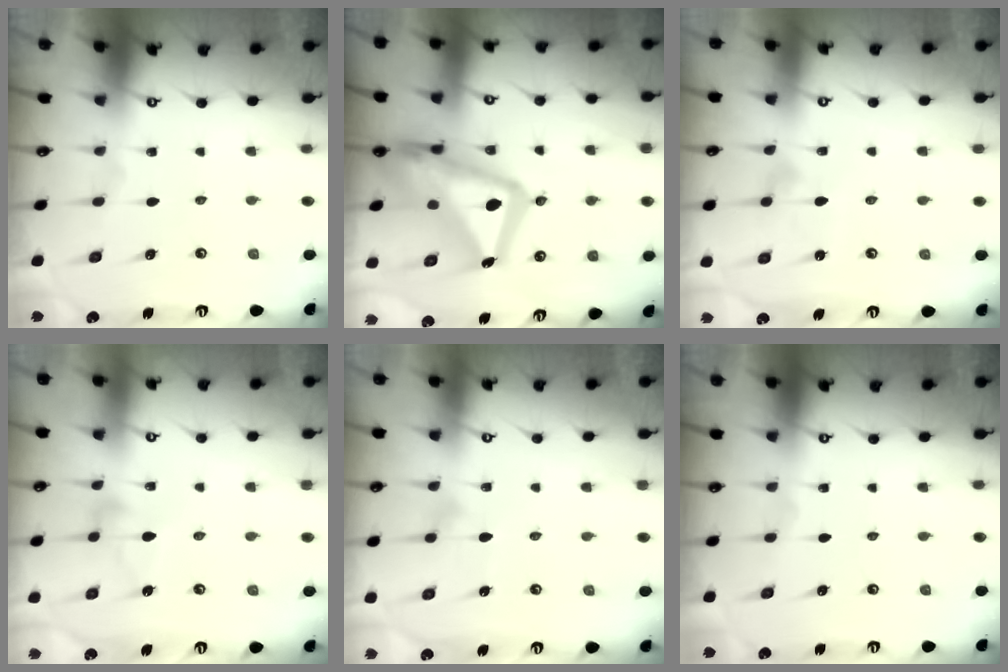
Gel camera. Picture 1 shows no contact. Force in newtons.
{"total": 22.5, "press": 22.4, "slide": 2.1}
{"total": 6.7, "press": 6.7, "slide": 0.5}
{"total": 3.5, "press": 3.5, "slide": 0.1}
{"total": 6.9, "press": 6.9, "slide": 0.4}
{"total": 0.0}